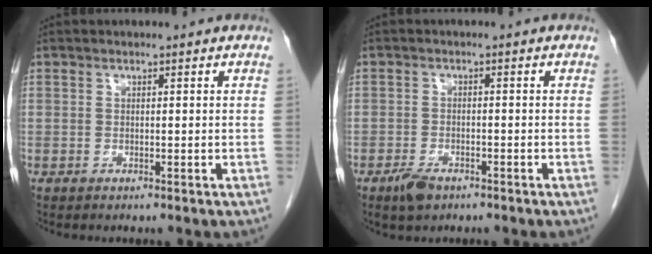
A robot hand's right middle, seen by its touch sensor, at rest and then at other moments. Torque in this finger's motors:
{"motor_torque": [0.60, -0.41, 0.00, 0.03]}